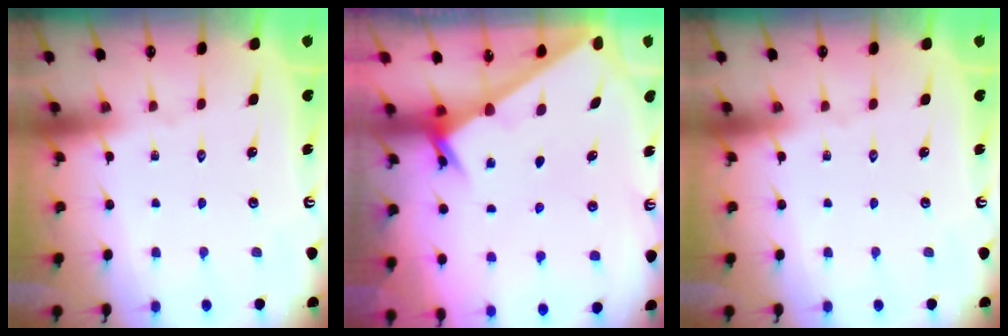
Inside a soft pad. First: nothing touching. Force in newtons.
{"total": 2.1, "press": 2.1, "slide": 0.3}
{"total": 0.0}